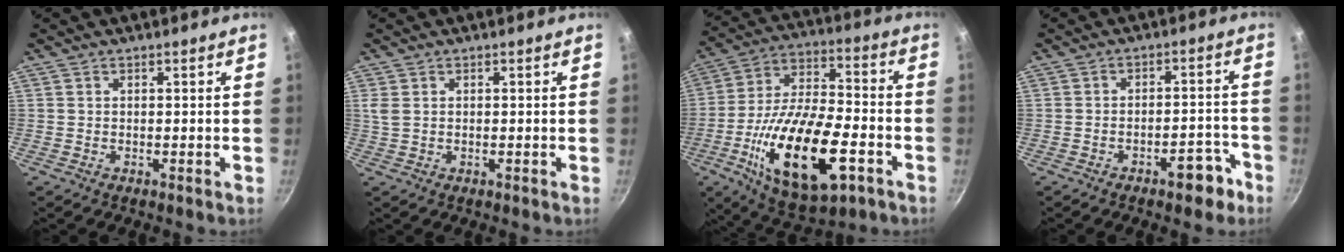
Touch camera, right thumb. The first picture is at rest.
{"total": 1.8, "force": [0.3, 1.0, 1.4], "torque": [-0.028, -0.001, 0.008]}
{"total": 24.5, "force": [-8.6, 10.9, 20.2], "torque": [-0.344, 0.022, -0.140]}
{"total": 6.8, "force": [-4.3, 2.7, 4.5], "torque": [-0.037, 0.044, -0.048]}